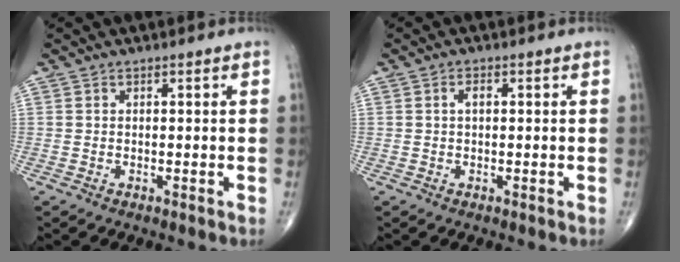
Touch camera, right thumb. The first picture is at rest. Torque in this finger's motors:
{"motor_torque": [0.15, 0.62, 0.14, -0.03, 0.07]}